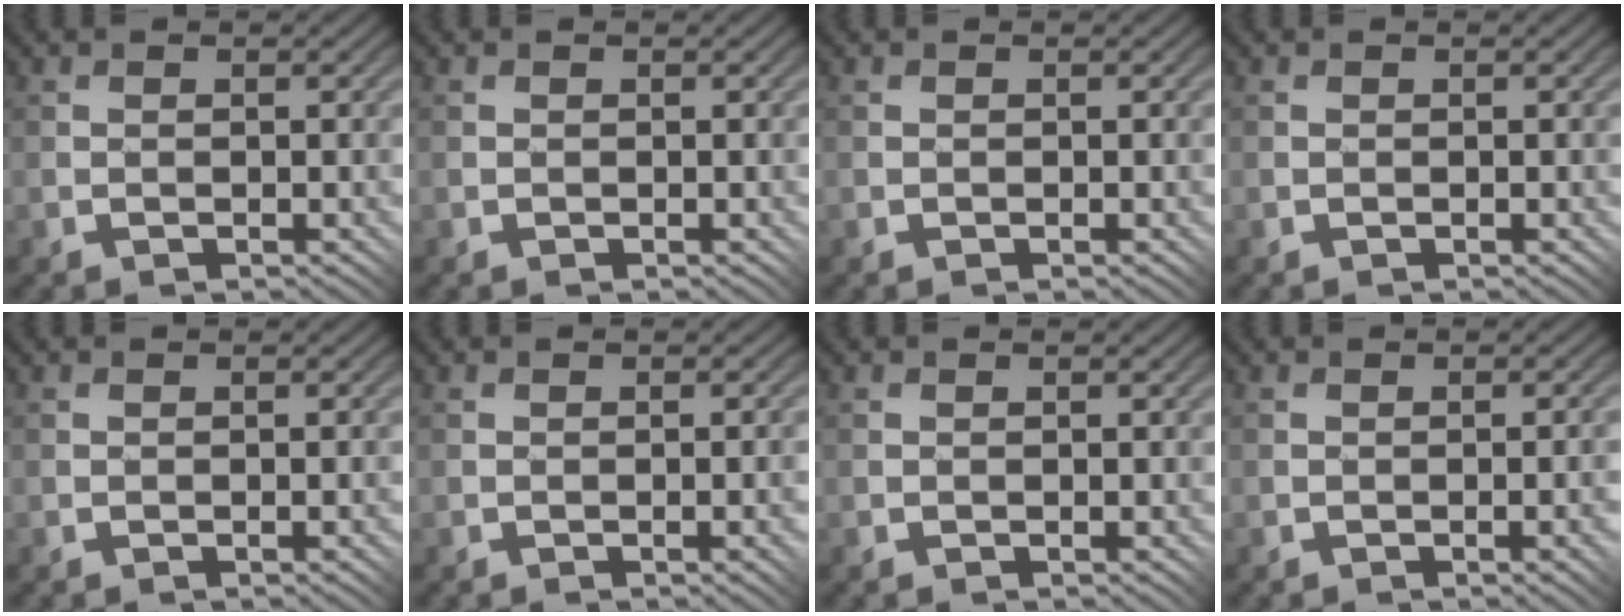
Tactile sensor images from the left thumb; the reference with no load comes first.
{"total": 0.0}
{"total": 0.0}
{"total": 0.0}
{"total": 1.3, "force": [-0.5, 0.6, 1.1], "torque": [-0.013, -0.002, -0.004]}
{"total": 3.7, "force": [-1.5, 1.8, 2.8], "torque": [-0.030, -0.002, -0.011]}
{"total": 0.0}
{"total": 4.2, "force": [-1.9, 1.9, 3.2], "torque": [-0.034, 0.000, -0.015]}